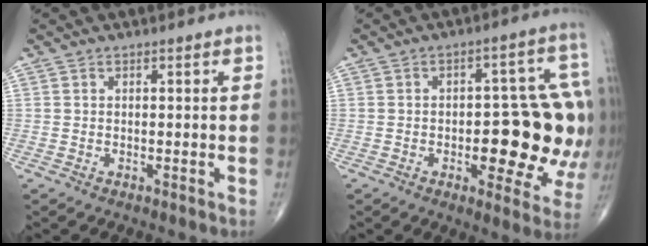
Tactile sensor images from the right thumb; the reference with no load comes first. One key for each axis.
{"total": 17.1, "fx": -1.5, "fy": 7.0, "fz": 15.5, "tx": -0.171, "ty": 0.019, "tz": -0.011}